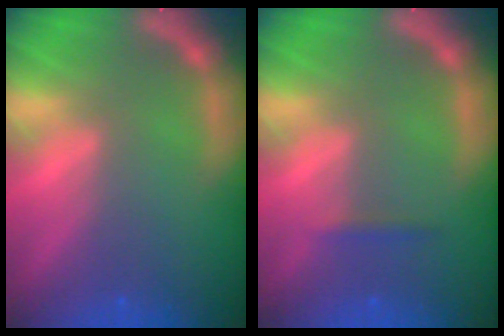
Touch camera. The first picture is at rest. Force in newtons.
{"total": 0.9}